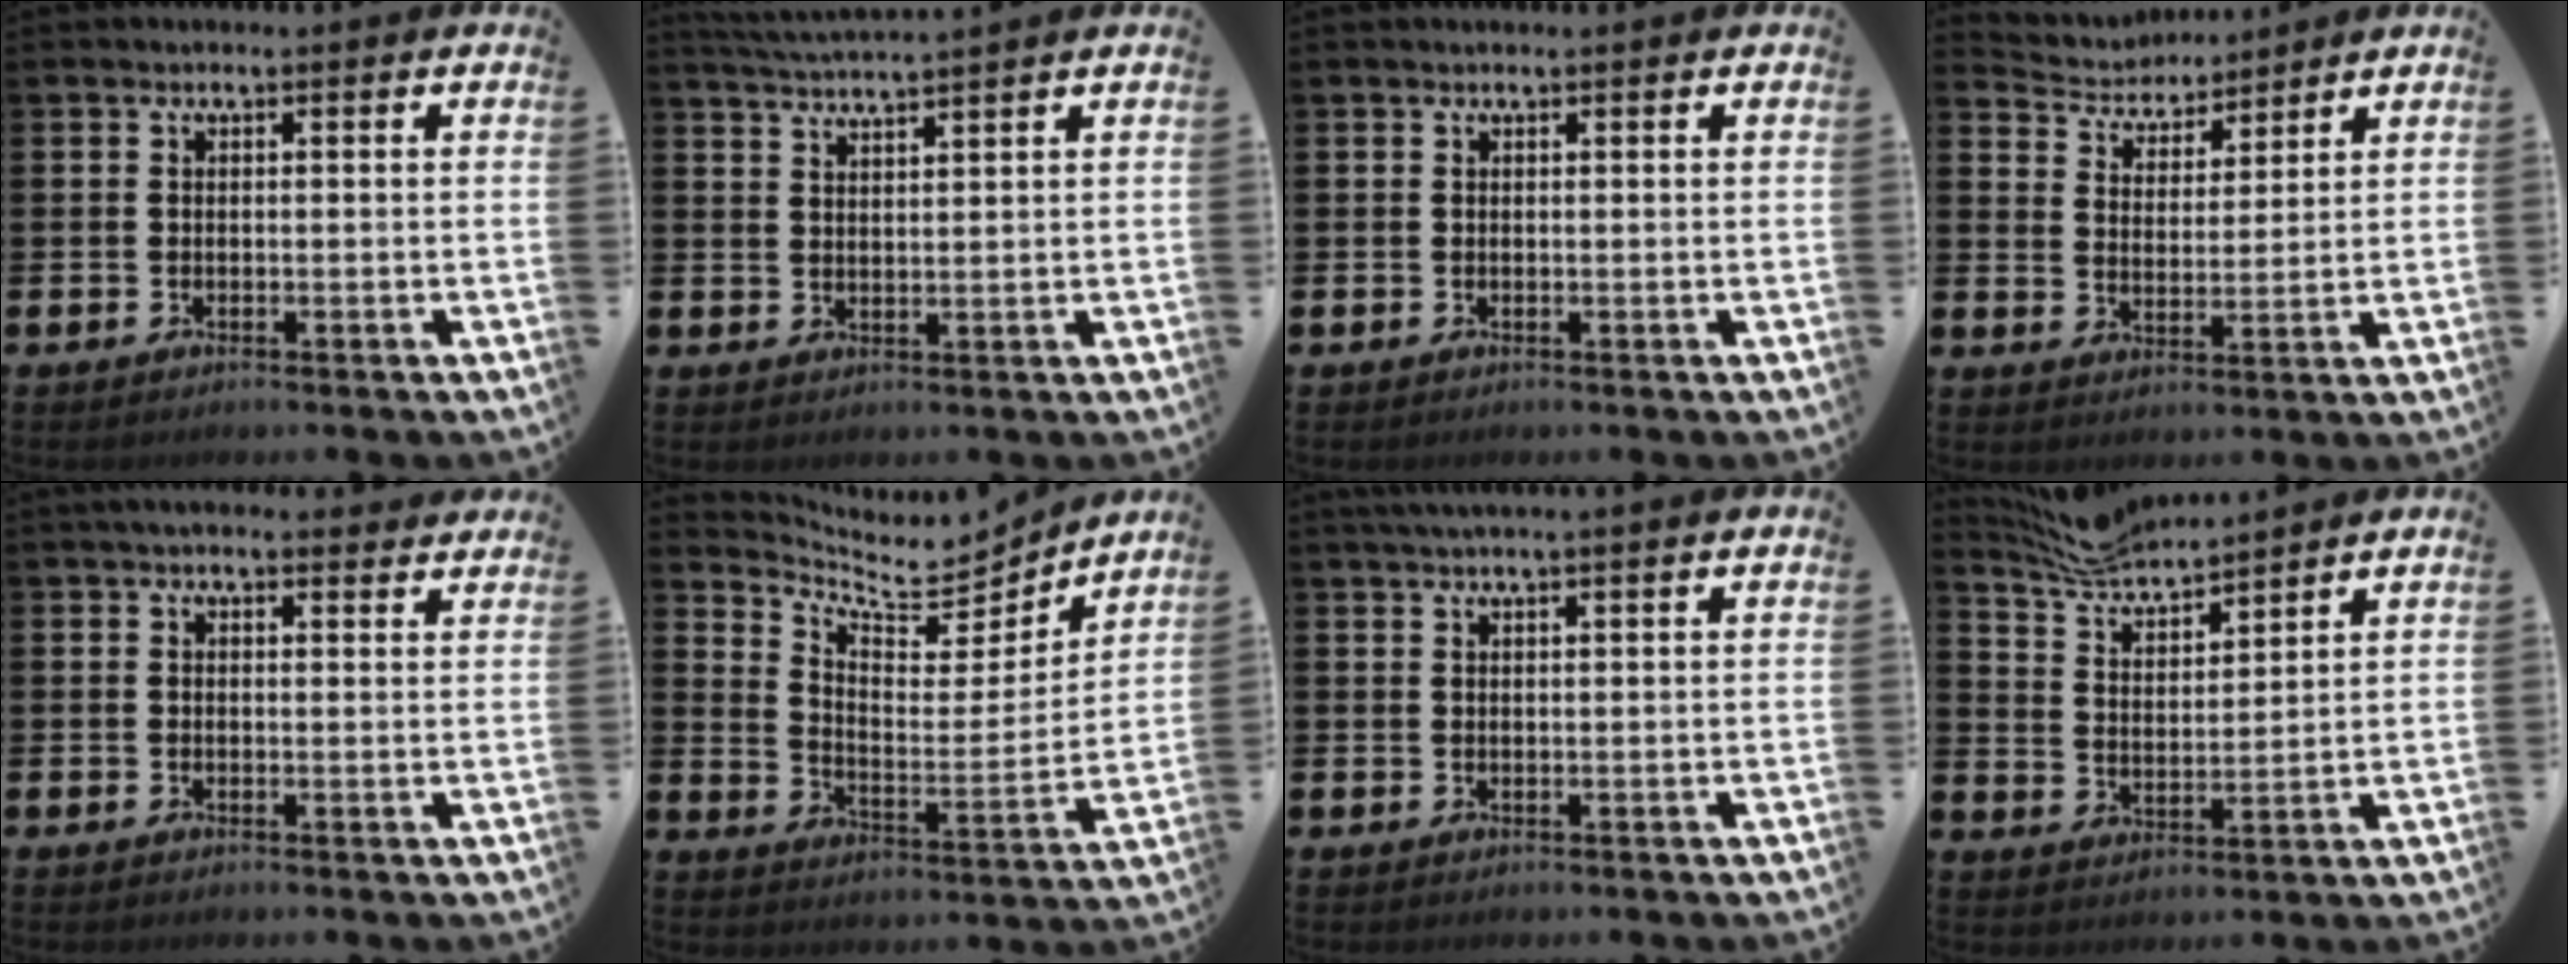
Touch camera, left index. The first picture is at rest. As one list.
[{"total": 3.4, "force": [3.3, -0.6, 0.0], "torque": [-0.016, -0.015, 0.061]}, {"total": 0.0}, {"total": 4.5, "force": [4.2, 1.5, -0.1], "torque": [-0.027, -0.028, 0.072]}, {"total": 2.5, "force": [2.4, 0.5, 0.5], "torque": [-0.007, -0.008, 0.042]}, {"total": 7.8, "force": [7.2, 2.5, 1.4], "torque": [-0.066, -0.060, 0.125]}, {"total": 1.7, "force": [1.5, -0.3, 0.8], "torque": [-0.023, 0.004, 0.029]}, {"total": 6.2, "force": [6.0, 0.9, 1.2], "torque": [-0.054, -0.032, 0.109]}]